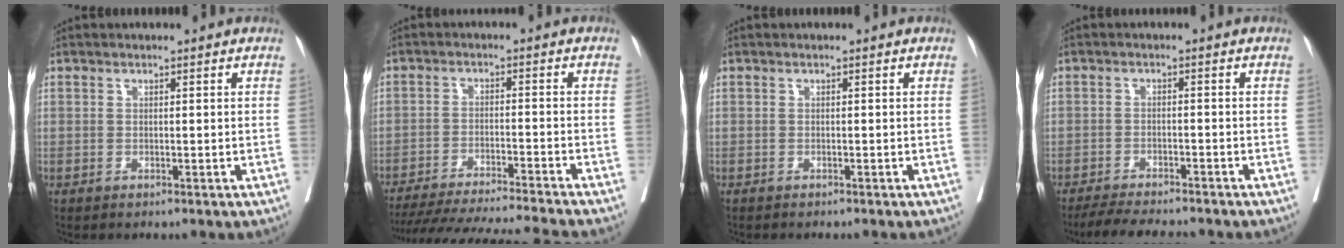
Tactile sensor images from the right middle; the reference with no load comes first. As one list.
[{"total": 18.9, "force": [-17.3, -1.5, 7.4], "torque": [-0.120, -0.043, -0.257]}, {"total": 1.5, "force": [-1.4, 0.3, 0.6], "torque": [-0.013, -0.002, -0.017]}, {"total": 7.6, "force": [-7.0, 1.0, 2.9], "torque": [-0.040, -0.014, -0.109]}]